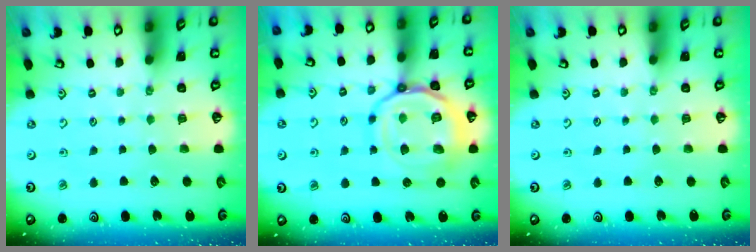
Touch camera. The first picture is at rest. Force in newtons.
{"total": 17.5, "press": 17.4, "slide": 1.6}
{"total": 0.0}